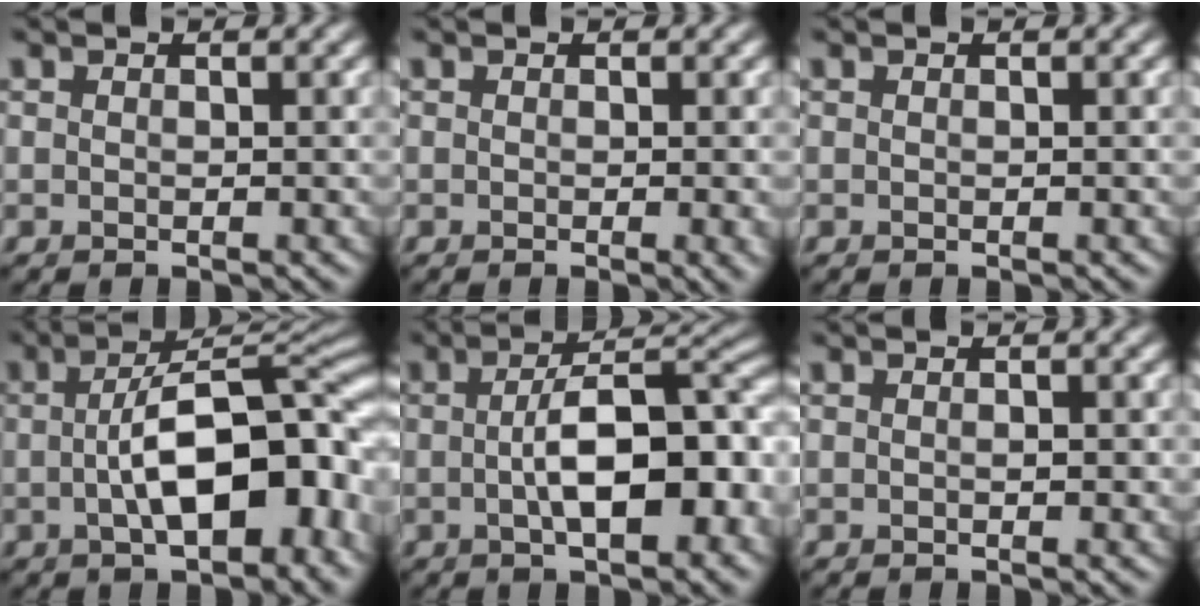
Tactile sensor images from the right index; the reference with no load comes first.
{"total": 1.5, "force": [-0.2, 0.3, 1.4], "torque": [-0.017, -0.004, -0.004]}
{"total": 0.0}
{"total": 11.3, "force": [-1.7, 4.9, 10.0], "torque": [-0.132, 0.009, -0.029]}
{"total": 9.2, "force": [-1.1, 3.6, 8.4], "torque": [-0.113, 0.009, -0.017]}
{"total": 0.8, "force": [0.0, 0.3, 0.7], "torque": [-0.013, 0.000, 0.001]}